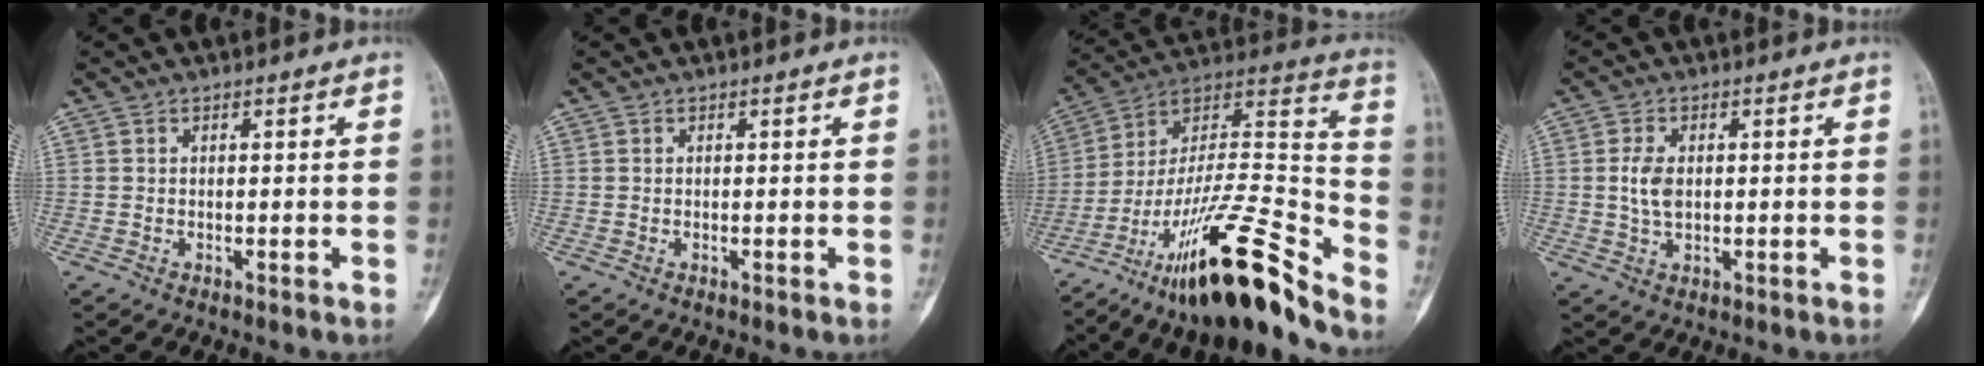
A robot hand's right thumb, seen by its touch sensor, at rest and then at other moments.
{"total": 0.0}
{"total": 26.8, "force": [-18.7, 5.0, 18.6], "torque": [-0.288, 0.096, -0.319]}
{"total": 4.5, "force": [0.3, 2.7, 3.5], "torque": [-0.067, -0.001, 0.008]}